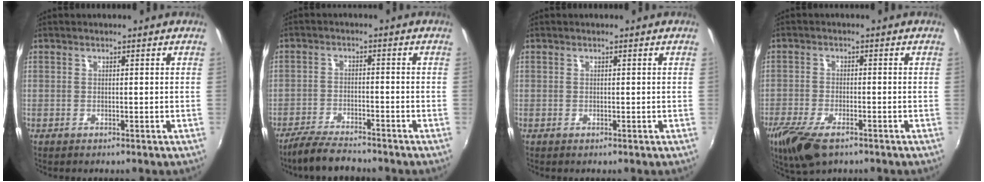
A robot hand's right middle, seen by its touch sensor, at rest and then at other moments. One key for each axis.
{"total": 7.4, "fx": -6.6, "fy": 1.5, "fz": 3.0, "tx": -0.085, "ty": -0.016, "tz": -0.117}
{"total": 0.0}
{"total": 10.2, "fx": -6.7, "fy": 3.8, "fz": 6.7, "tx": -0.160, "ty": -0.035, "tz": -0.124}